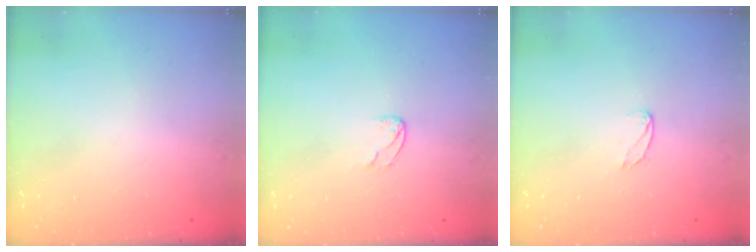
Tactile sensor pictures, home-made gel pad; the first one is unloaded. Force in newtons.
{"total": 3.3, "press": 3.3, "slide": 0.3}
{"total": 4.1, "press": 4.1, "slide": 0.4}